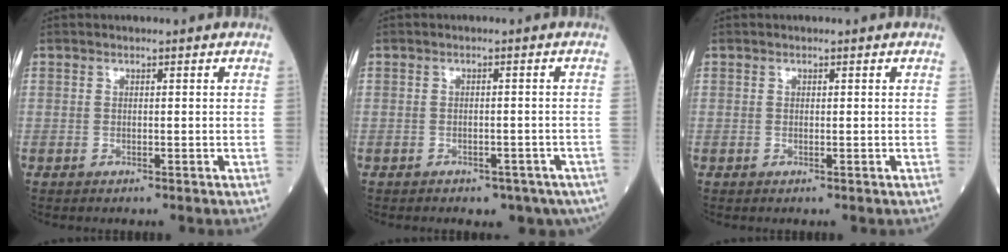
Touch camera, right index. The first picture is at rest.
{"total": 9.1, "force": [-5.9, 5.2, 4.6], "torque": [-0.072, 0.016, -0.071]}
{"total": 0.0}